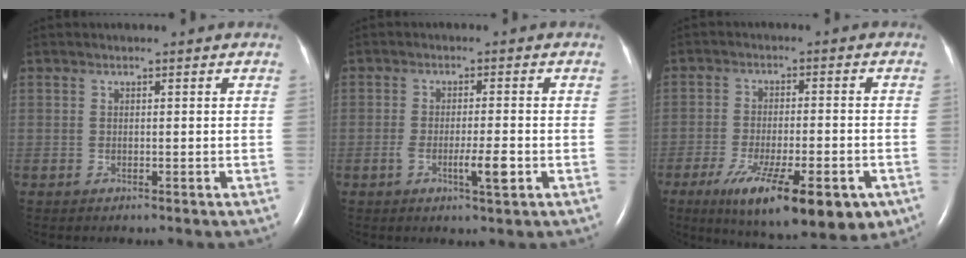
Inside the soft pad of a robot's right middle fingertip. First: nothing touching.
{"total": 4.1, "force": [-1.4, 0.2, 3.8], "torque": [-0.066, -0.004, -0.023]}
{"total": 16.9, "force": [-9.4, 4.6, 13.2], "torque": [-0.179, -0.029, -0.138]}